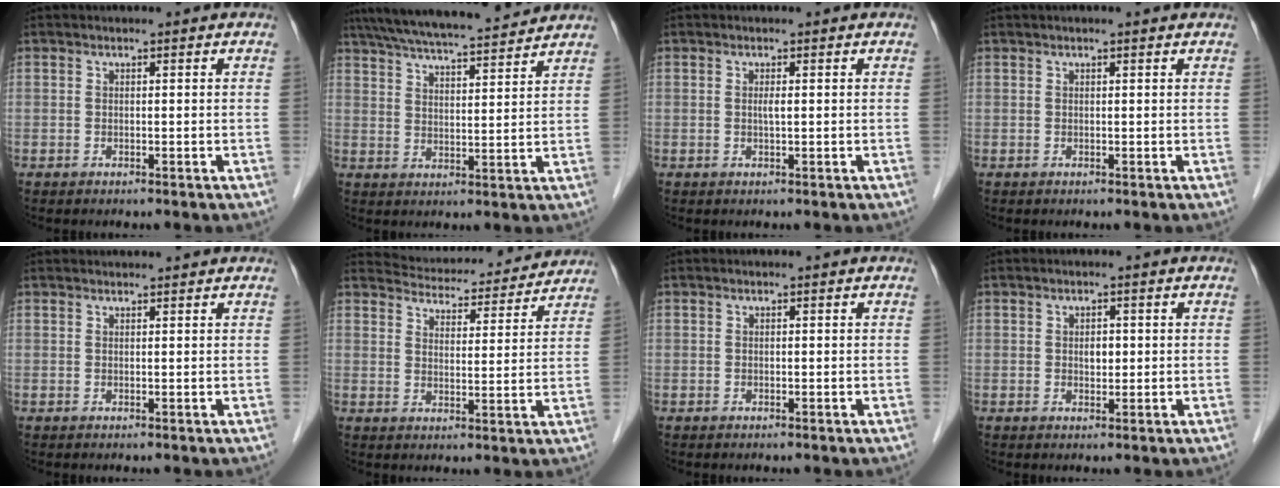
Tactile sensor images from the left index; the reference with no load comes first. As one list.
[{"total": 16.1, "force": [14.6, 1.2, 6.6], "torque": [-0.118, 0.029, 0.224]}, {"total": 0.9, "force": [0.1, 0.0, 0.9], "torque": [-0.021, 0.000, 0.001]}, {"total": 1.6, "force": [1.3, 0.1, 0.9], "torque": [-0.013, 0.020, 0.019]}, {"total": 4.3, "force": [4.2, 0.2, 1.0], "torque": [-0.010, 0.029, 0.052]}, {"total": 14.9, "force": [14.4, 2.9, 2.5], "torque": [-0.026, 0.009, 0.182]}, {"total": 0.0}, {"total": 1.8, "force": [0.3, 1.1, 1.4], "torque": [-0.022, 0.000, 0.005]}]